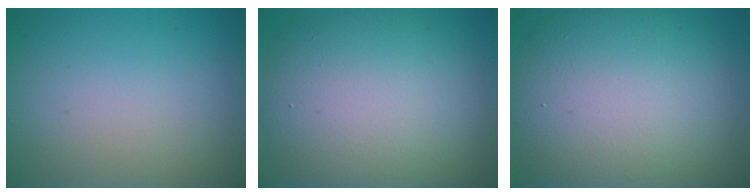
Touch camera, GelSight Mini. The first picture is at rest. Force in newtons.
{"total": 11.3, "press": 11.3, "slide": 0.8}
{"total": 13.5, "press": 13.5, "slide": 1.1}